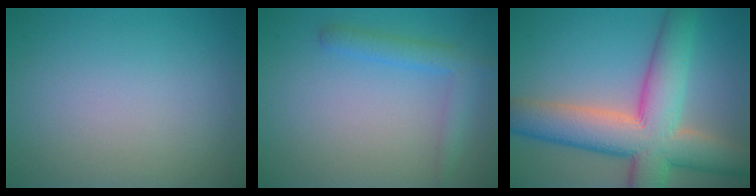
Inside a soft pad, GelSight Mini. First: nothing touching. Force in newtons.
{"total": 2.6, "press": 2.6, "slide": 0.1}
{"total": 10.9, "press": 10.9, "slide": 0.5}